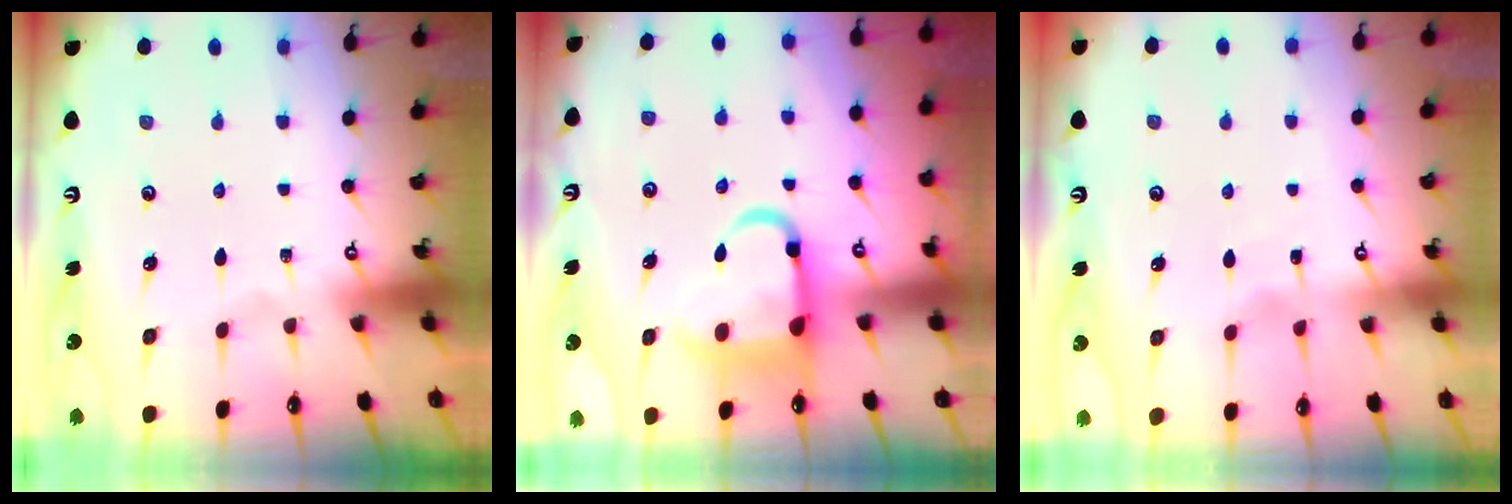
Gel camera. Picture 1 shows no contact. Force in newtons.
{"total": 10.5, "press": 10.4, "slide": 1.2}
{"total": 2.1, "press": 2.1, "slide": 0.4}